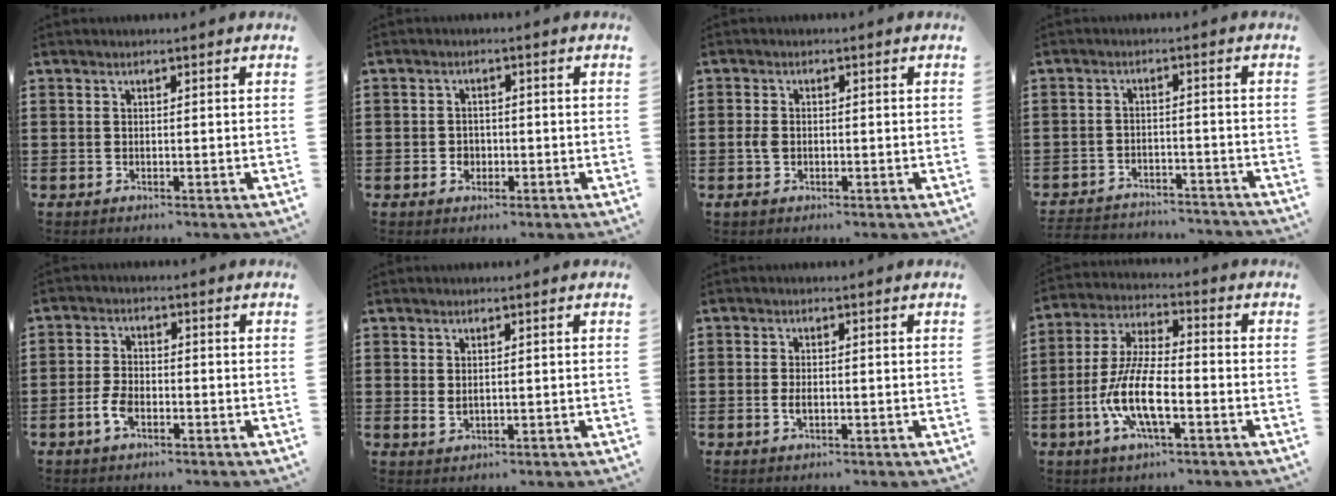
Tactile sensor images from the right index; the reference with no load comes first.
{"total": 1.7, "force": [-0.7, 1.4, 0.8], "torque": [-0.020, -0.002, -0.014]}
{"total": 2.0, "force": [-0.5, 1.3, 1.4], "torque": [-0.038, -0.004, -0.010]}
{"total": 3.5, "force": [-3.5, 0.3, 0.1], "torque": [-0.008, 0.000, -0.075]}
{"total": 3.8, "force": [-1.5, 1.8, 2.9], "torque": [-0.073, -0.007, -0.032]}
{"total": 1.3, "force": [0.6, 0.7, 0.9], "torque": [-0.018, 0.004, 0.011]}
{"total": 1.7, "force": [-0.2, 0.8, 1.5], "torque": [-0.034, -0.002, -0.006]}
{"total": 10.4, "force": [-3.5, 3.3, 9.2], "torque": [-0.209, -0.011, -0.071]}